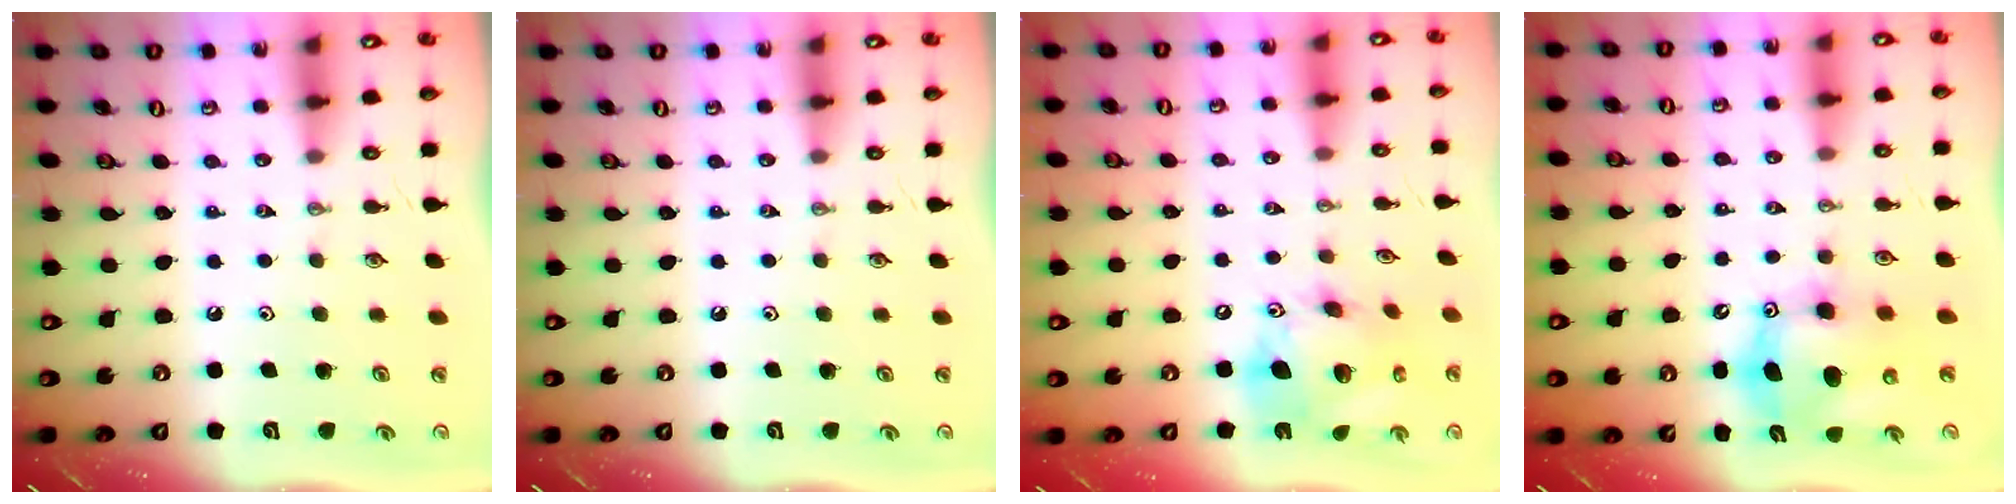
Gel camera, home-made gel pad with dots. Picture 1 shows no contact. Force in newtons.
{"total": 0.0}
{"total": 18.1, "press": 17.8, "slide": 3.6}
{"total": 10.3, "press": 10.0, "slide": 2.4}